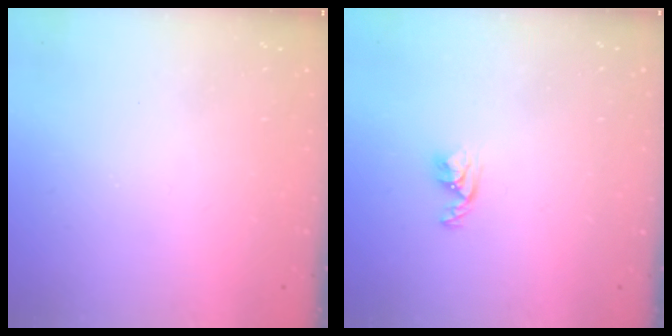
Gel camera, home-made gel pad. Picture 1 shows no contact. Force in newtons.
{"total": 4.3, "press": 4.2, "slide": 0.8}